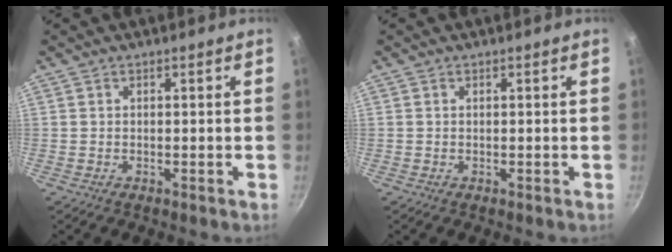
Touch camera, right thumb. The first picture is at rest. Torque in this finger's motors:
{"motor_torque": [-0.36, 0.52, -0.05, 0.60, 0.03]}